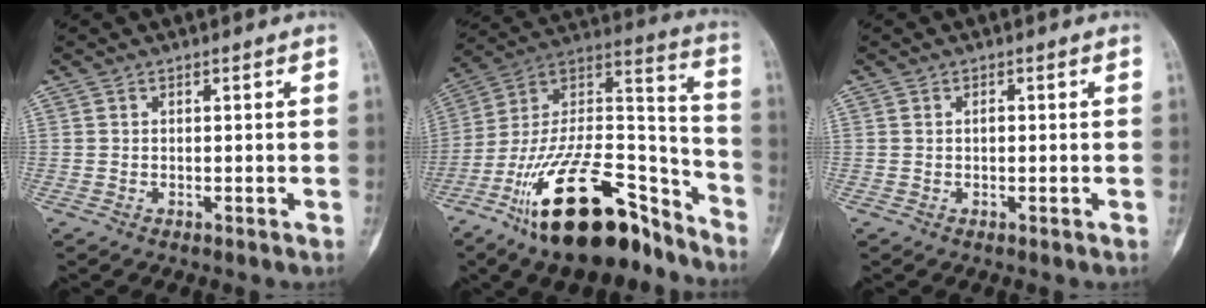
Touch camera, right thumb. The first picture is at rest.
{"total": 28.9, "force": [-18.9, 11.4, 18.7], "torque": [-0.300, 0.091, -0.323]}
{"total": 0.7, "force": [0.1, 0.4, 0.5], "torque": [-0.010, 0.002, 0.002]}